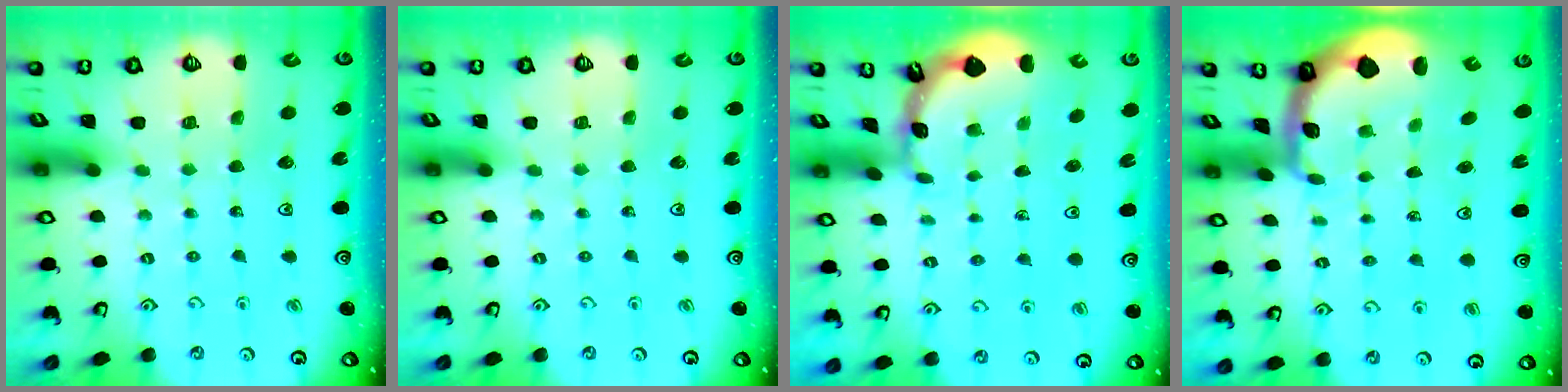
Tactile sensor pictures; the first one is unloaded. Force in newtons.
{"total": 0.0}
{"total": 1.8, "press": 1.8, "slide": 0.1}
{"total": 1.7, "press": 1.6, "slide": 0.4}